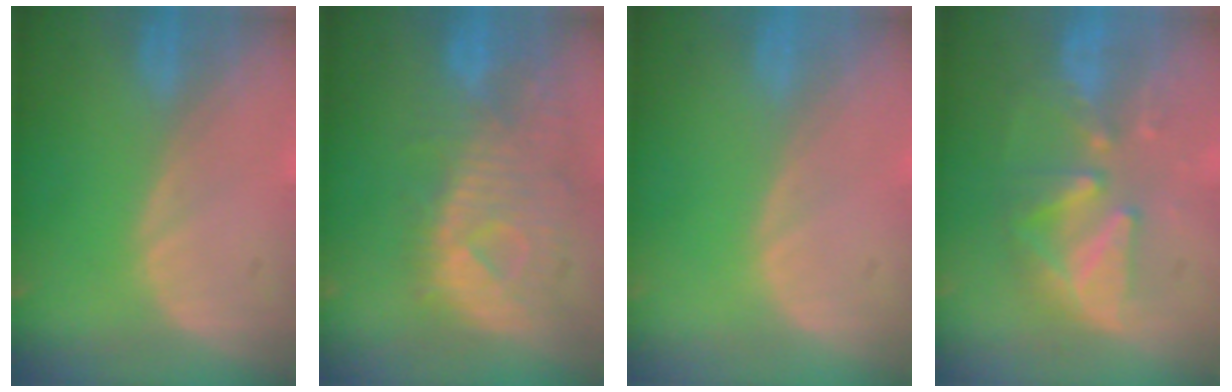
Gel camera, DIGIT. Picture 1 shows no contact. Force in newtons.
{"total": 10.9, "press": 9.7, "slide": 5.0}
{"total": 0.0}
{"total": 8.3, "press": 8.0, "slide": 2.2}